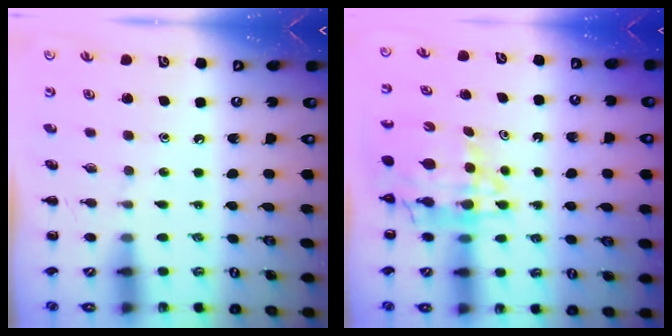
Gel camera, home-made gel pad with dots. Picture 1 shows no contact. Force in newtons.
{"total": 9.1, "press": 8.6, "slide": 3.1}